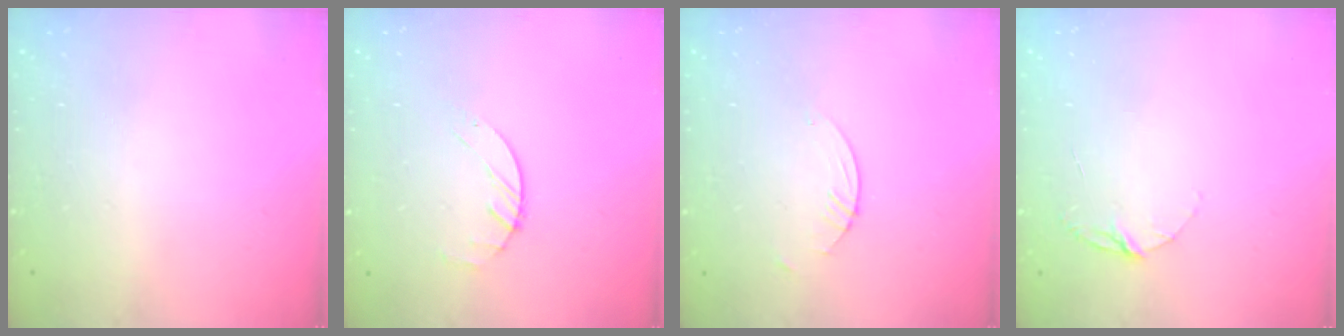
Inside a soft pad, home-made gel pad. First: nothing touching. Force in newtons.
{"total": 1.4, "press": 1.3, "slide": 0.2}
{"total": 0.8, "press": 0.8, "slide": 0.2}
{"total": 4.1, "press": 4.1, "slide": 0.3}